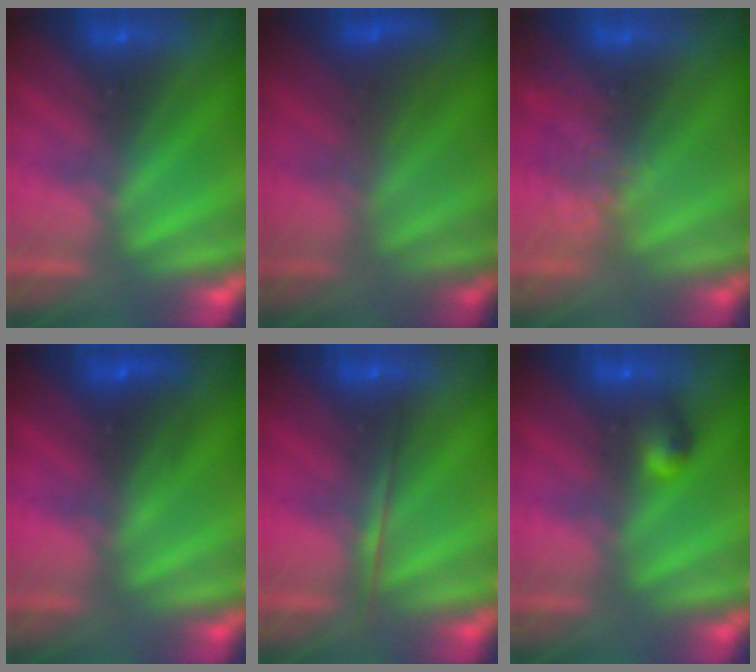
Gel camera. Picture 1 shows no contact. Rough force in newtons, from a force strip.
{"total": 3.0}
{"total": 2.9}
{"total": 2.6}
{"total": 1.7}
{"total": 2.7}